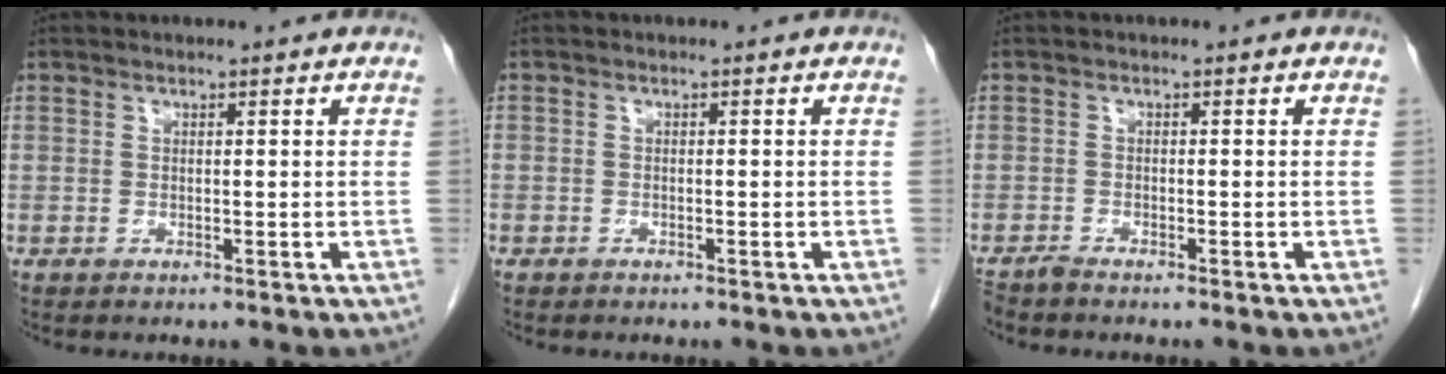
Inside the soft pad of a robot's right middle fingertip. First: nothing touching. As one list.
[{"total": 0.8, "force": [-0.5, 0.6, 0.0], "torque": [-0.003, 0.005, -0.012]}, {"total": 1.3, "force": [-1.3, -0.1, 0.3], "torque": [-0.011, -0.004, -0.025]}]